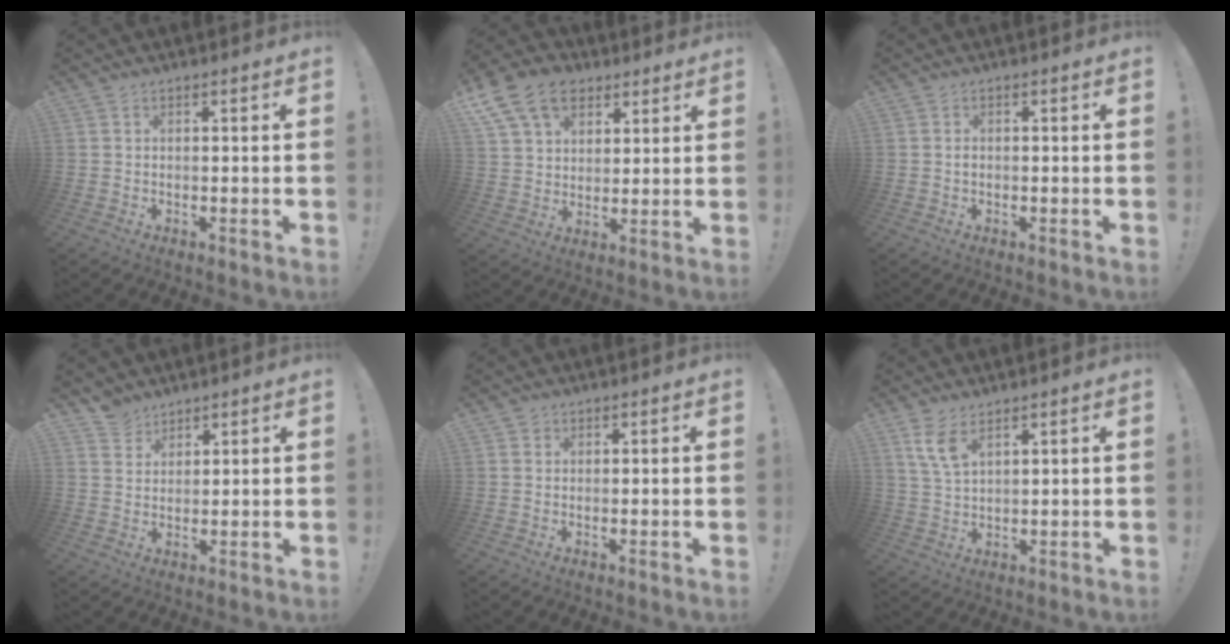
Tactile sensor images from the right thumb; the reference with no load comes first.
{"total": 15.2, "force": [7.9, 10.8, 7.3], "torque": [-0.123, -0.035, 0.155]}
{"total": 0.6, "force": [-0.2, 0.4, 0.3], "torque": [-0.006, 0.002, -0.004]}
{"total": 4.8, "force": [4.0, 2.6, 0.3], "torque": [0.002, -0.029, 0.076]}
{"total": 1.0, "force": [0.6, 0.8, 0.1], "torque": [0.007, -0.002, 0.009]}
{"total": 6.0, "force": [3.7, 2.2, 4.2], "torque": [-0.071, -0.020, 0.067]}